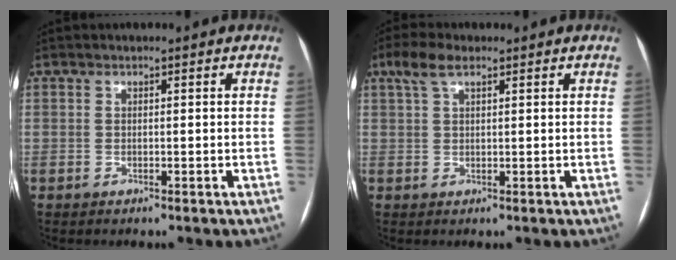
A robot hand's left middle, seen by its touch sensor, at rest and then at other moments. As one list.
[{"total": 4.0, "force": [2.4, 1.4, 2.8], "torque": [-0.067, 0.024, 0.052]}]